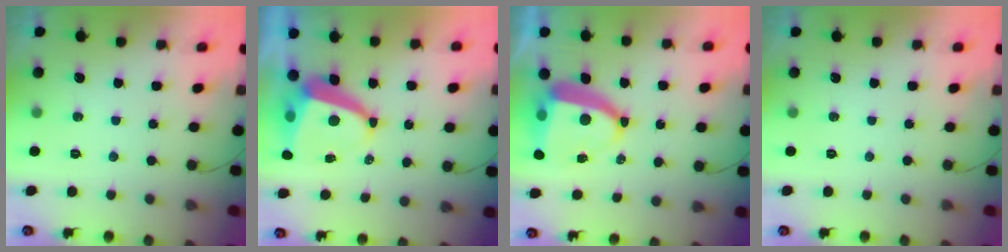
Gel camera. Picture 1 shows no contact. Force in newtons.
{"total": 7.9, "press": 7.8, "slide": 1.0}
{"total": 9.9, "press": 9.8, "slide": 1.3}
{"total": 0.0}